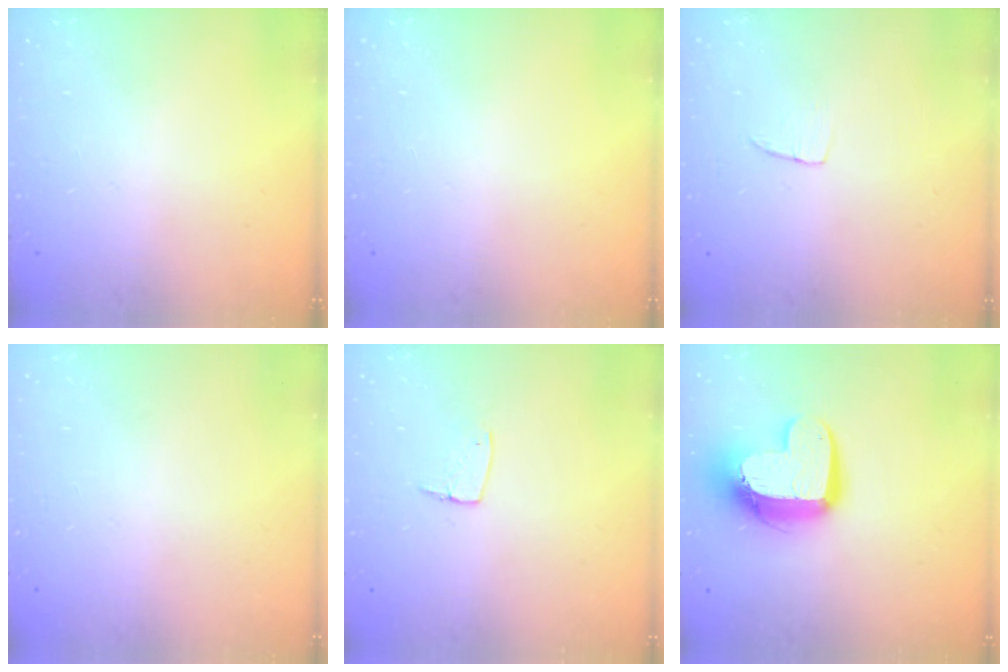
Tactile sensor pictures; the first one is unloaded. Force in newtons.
{"total": 0.0}
{"total": 3.2, "press": 3.2, "slide": 0.2}
{"total": 0.0}
{"total": 6.0, "press": 6.0, "slide": 0.4}
{"total": 13.7, "press": 13.7, "slide": 1.2}